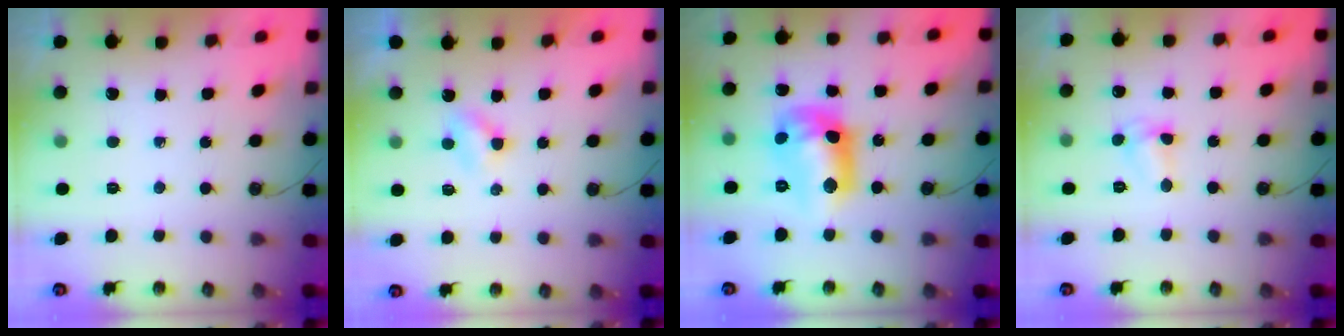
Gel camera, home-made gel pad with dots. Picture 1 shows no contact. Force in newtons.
{"total": 2.4, "press": 2.4, "slide": 0.6}
{"total": 14.1, "press": 14.1, "slide": 1.3}
{"total": 5.2, "press": 5.2, "slide": 0.6}